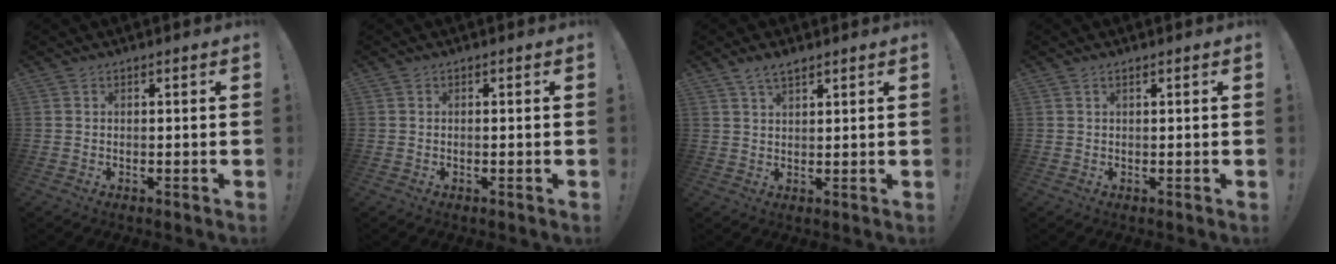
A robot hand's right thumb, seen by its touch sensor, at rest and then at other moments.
{"total": 0.5, "force": [-0.4, 0.0, 0.3], "torque": [-0.005, -0.002, -0.009]}
{"total": 3.8, "force": [2.7, 1.5, 2.3], "torque": [-0.038, -0.013, 0.049]}
{"total": 0.7, "force": [0.2, 0.1, 0.6], "torque": [-0.012, 0.000, 0.004]}